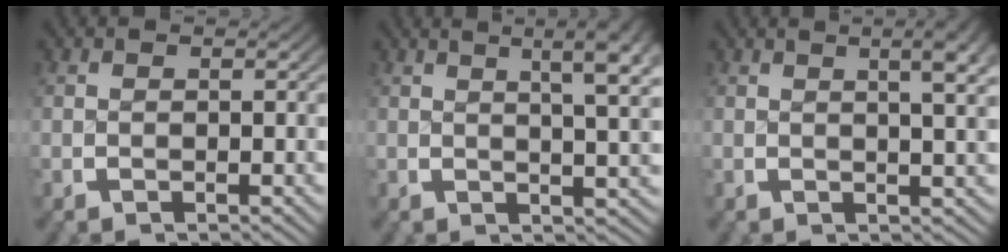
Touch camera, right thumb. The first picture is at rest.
{"total": 6.9, "force": [3.0, 2.6, 5.7], "torque": [-0.054, 0.012, 0.039]}
{"total": 5.1, "force": [2.2, 1.7, 4.3], "torque": [-0.039, 0.012, 0.028]}